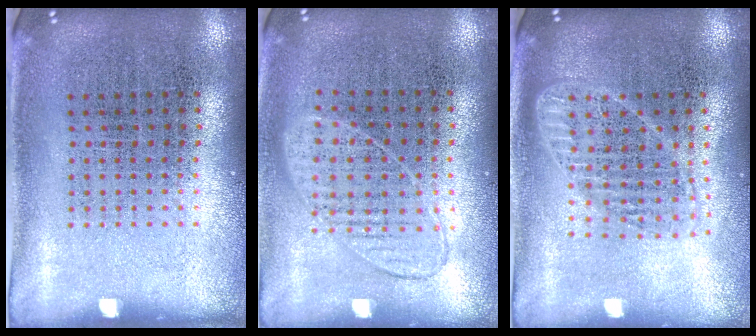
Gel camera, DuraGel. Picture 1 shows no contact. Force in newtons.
{"total": 0.9, "press": 0.9, "slide": 0.3}
{"total": 1.8, "press": 1.5, "slide": 0.9}